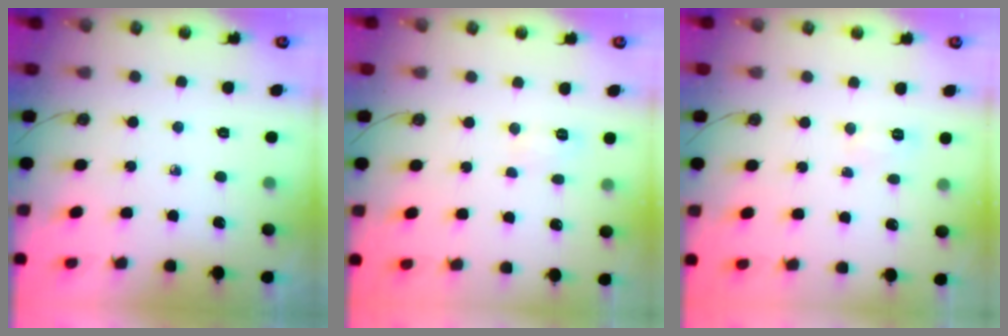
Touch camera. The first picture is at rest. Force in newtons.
{"total": 3.9, "press": 3.9, "slide": 0.4}
{"total": 4.4, "press": 4.3, "slide": 0.8}